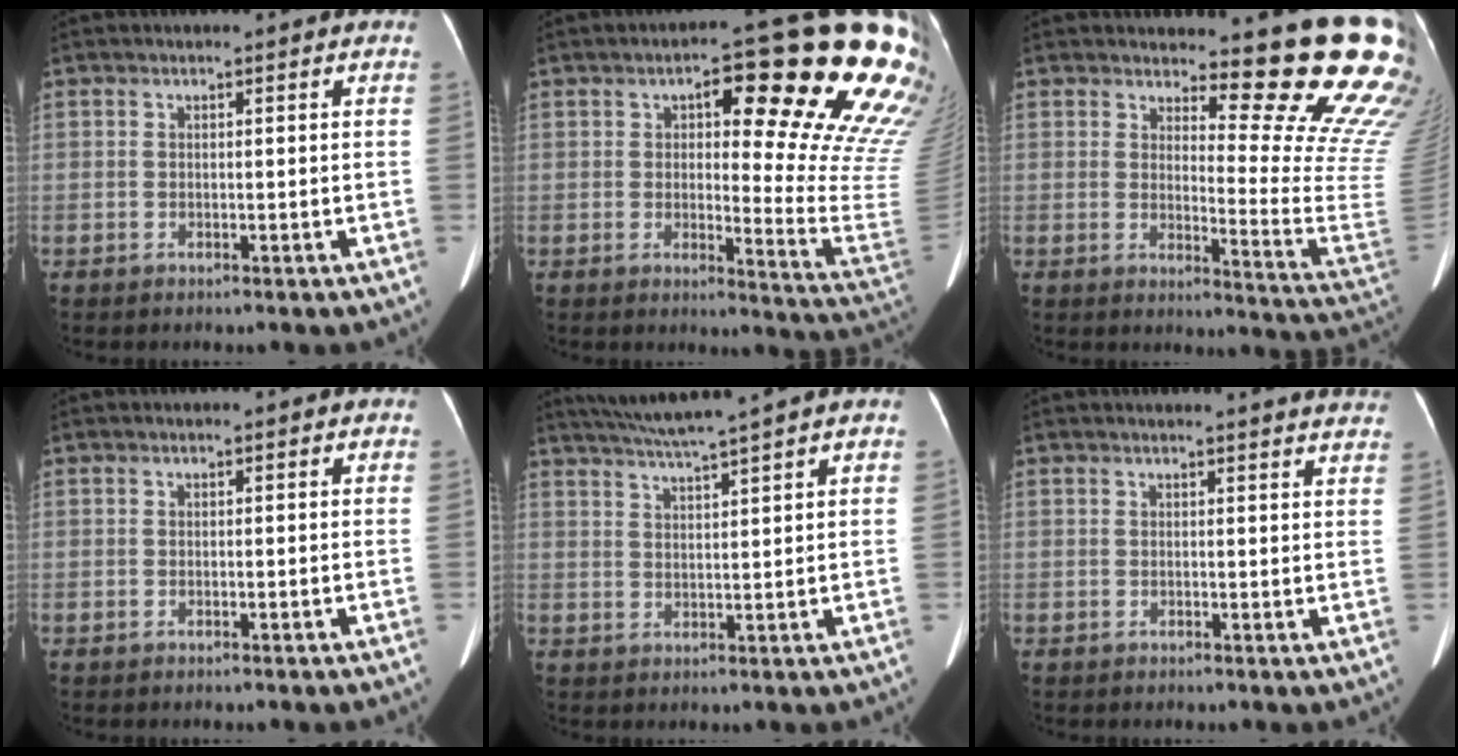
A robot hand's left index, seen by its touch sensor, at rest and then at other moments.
{"total": 22.9, "force": [12.0, 4.7, 18.9], "torque": [-0.176, -0.001, 0.140]}
{"total": 18.2, "force": [14.4, 2.3, 10.8], "torque": [-0.132, -0.113, 0.156]}
{"total": 0.0}
{"total": 7.4, "force": [6.4, -1.7, 3.4], "torque": [-0.060, 0.008, 0.110]}
{"total": 10.5, "force": [10.1, 0.1, 2.7], "torque": [-0.023, -0.030, 0.089]}